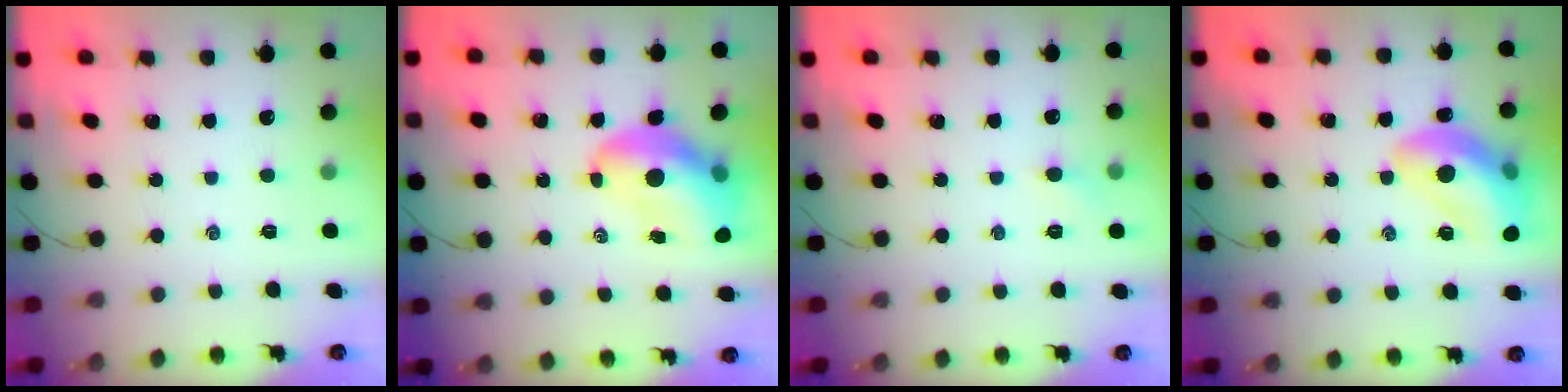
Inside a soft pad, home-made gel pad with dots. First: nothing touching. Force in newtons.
{"total": 13.9, "press": 13.3, "slide": 4.1}
{"total": 3.6, "press": 3.4, "slide": 1.2}
{"total": 16.3, "press": 16.1, "slide": 2.3}